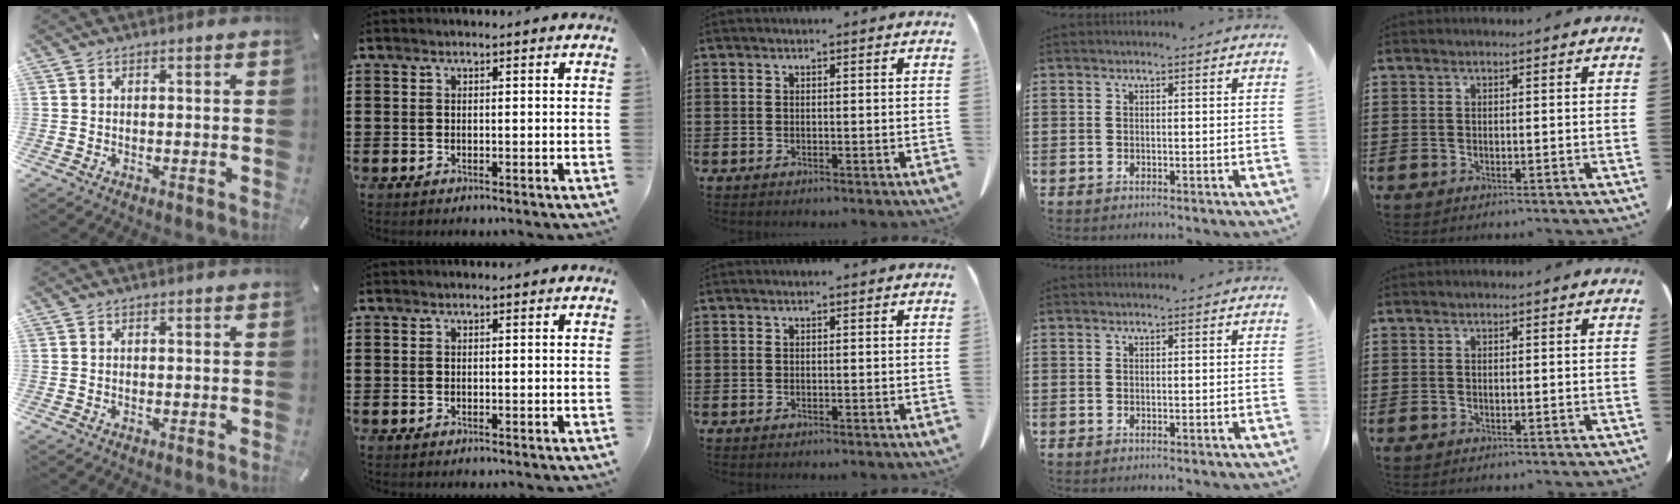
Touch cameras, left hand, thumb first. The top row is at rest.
{}